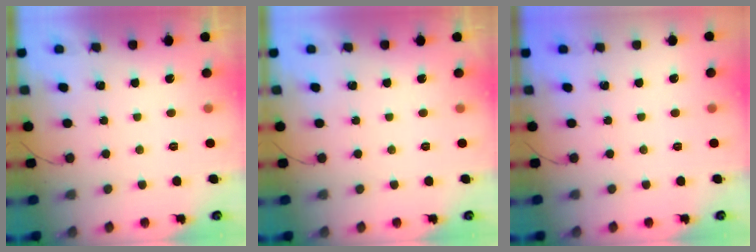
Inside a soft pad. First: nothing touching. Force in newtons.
{"total": 0.0}
{"total": 0.0}